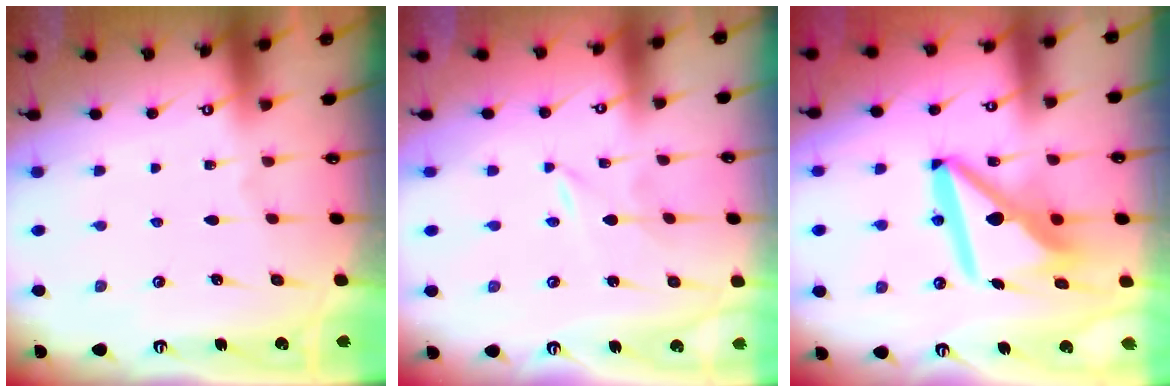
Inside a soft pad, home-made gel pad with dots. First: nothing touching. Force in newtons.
{"total": 0.0}
{"total": 14.3, "press": 14.2, "slide": 1.5}